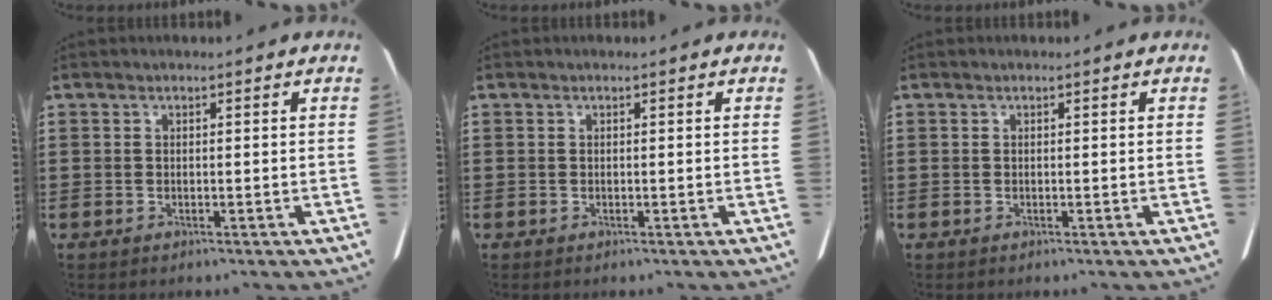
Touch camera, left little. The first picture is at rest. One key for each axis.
{"total": 0.0}
{"total": 0.0}